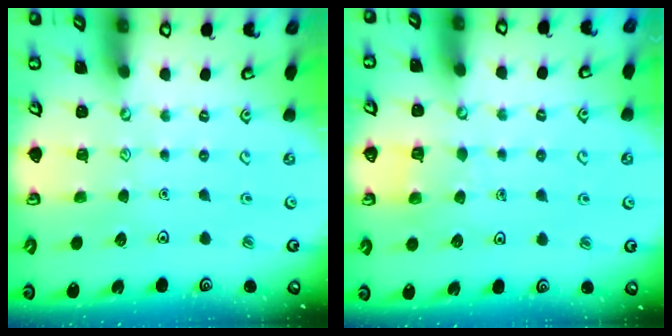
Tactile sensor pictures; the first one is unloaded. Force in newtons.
{"total": 4.7, "press": 4.7, "slide": 0.4}